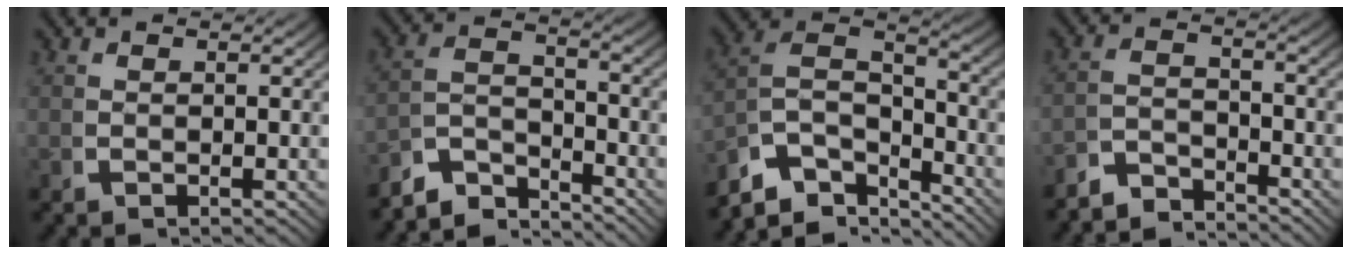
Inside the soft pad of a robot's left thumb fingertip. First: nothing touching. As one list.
[{"total": 5.7, "force": [-3.7, 3.2, 2.9], "torque": [-0.053, -0.023, -0.066]}, {"total": 11.0, "force": [-2.3, 7.8, 7.3], "torque": [-0.164, -0.040, -0.035]}, {"total": 3.8, "force": [-3.6, 1.1, 0.8], "torque": [-0.007, -0.013, -0.072]}]